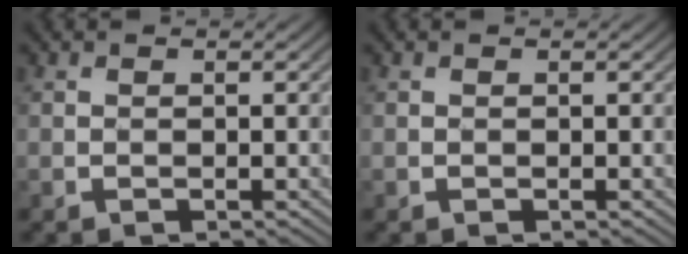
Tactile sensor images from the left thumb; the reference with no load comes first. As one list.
[{"total": 0.0}]